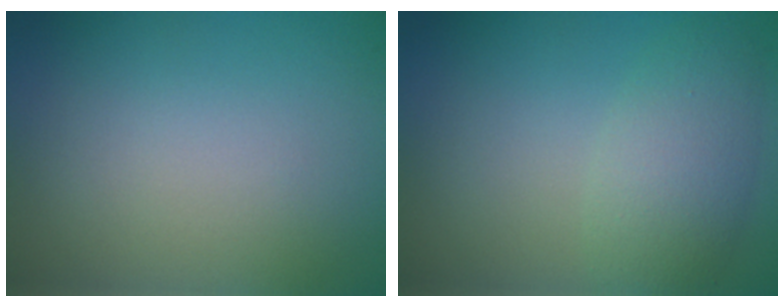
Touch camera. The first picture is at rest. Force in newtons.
{"total": 3.5, "press": 3.4, "slide": 0.2}